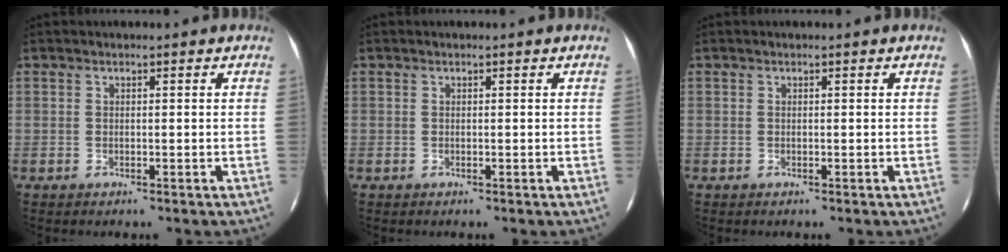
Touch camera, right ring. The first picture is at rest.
{"total": 0.0}
{"total": 0.0}